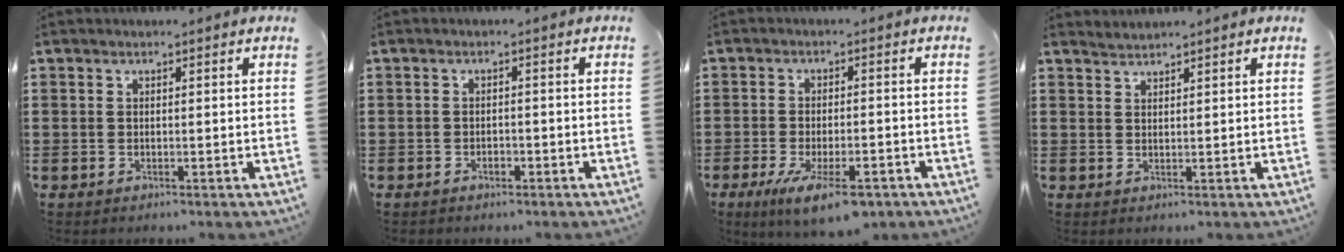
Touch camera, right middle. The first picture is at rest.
{"total": 1.1, "force": [-0.7, 0.5, 0.6], "torque": [-0.014, -0.002, -0.013]}
{"total": 6.9, "force": [-4.2, 2.0, 5.1], "torque": [-0.097, -0.005, -0.073]}
{"total": 1.2, "force": [1.2, -0.1, -0.3], "torque": [0.002, 0.000, 0.024]}